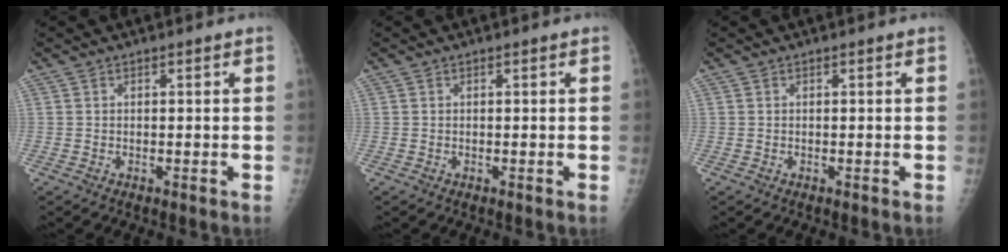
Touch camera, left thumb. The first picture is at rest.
{"total": 0.0}
{"total": 0.0}